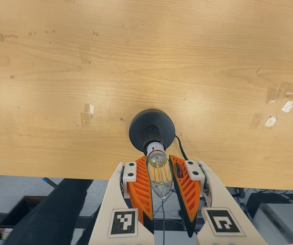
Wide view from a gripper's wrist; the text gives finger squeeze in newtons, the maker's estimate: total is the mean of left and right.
{"total": 14.4, "left": 14.1, "right": 14.6}